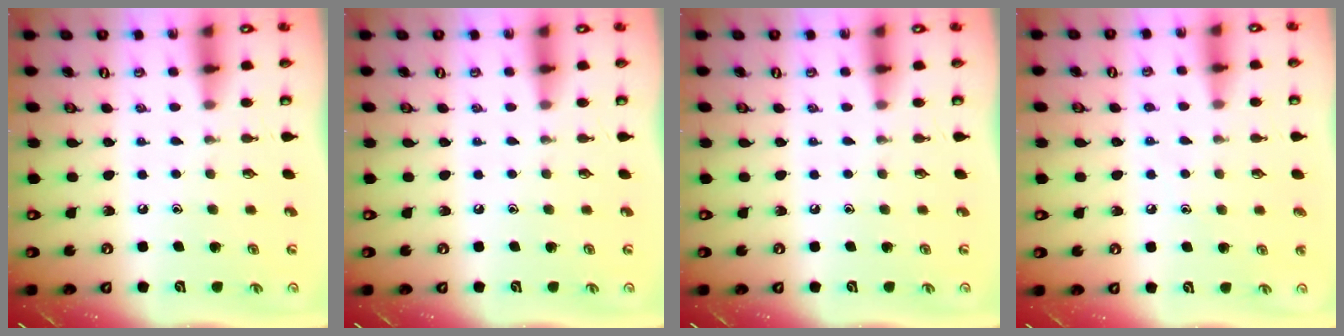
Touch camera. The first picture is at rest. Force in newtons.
{"total": 0.0}
{"total": 0.0}
{"total": 4.4, "press": 4.3, "slide": 0.5}